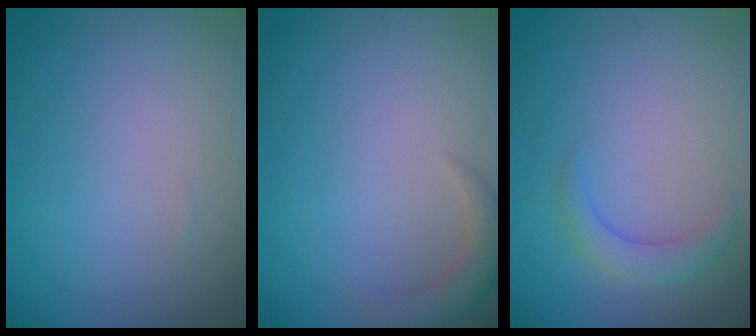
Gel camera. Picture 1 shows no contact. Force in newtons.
{"total": 2.2, "press": 2.2, "slide": 0.2}
{"total": 2.0, "press": 2.0, "slide": 0.1}